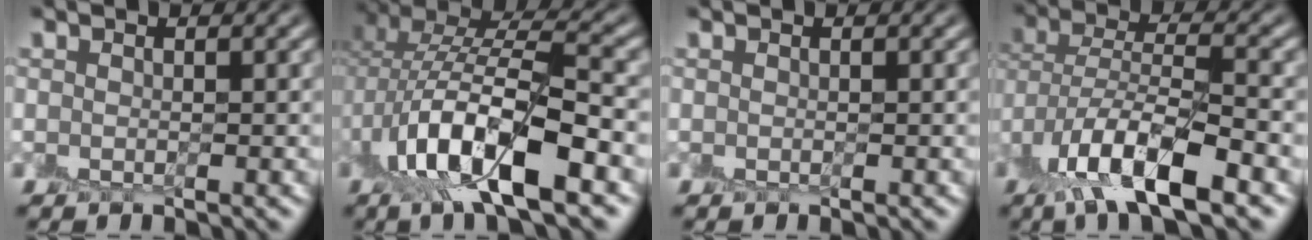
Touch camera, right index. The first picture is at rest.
{"total": 11.0, "force": [-4.3, 4.1, 9.2], "torque": [-0.180, 0.012, -0.088]}
{"total": 0.0}
{"total": 8.8, "force": [-5.1, 2.9, 6.7], "torque": [-0.123, -0.002, -0.105]}